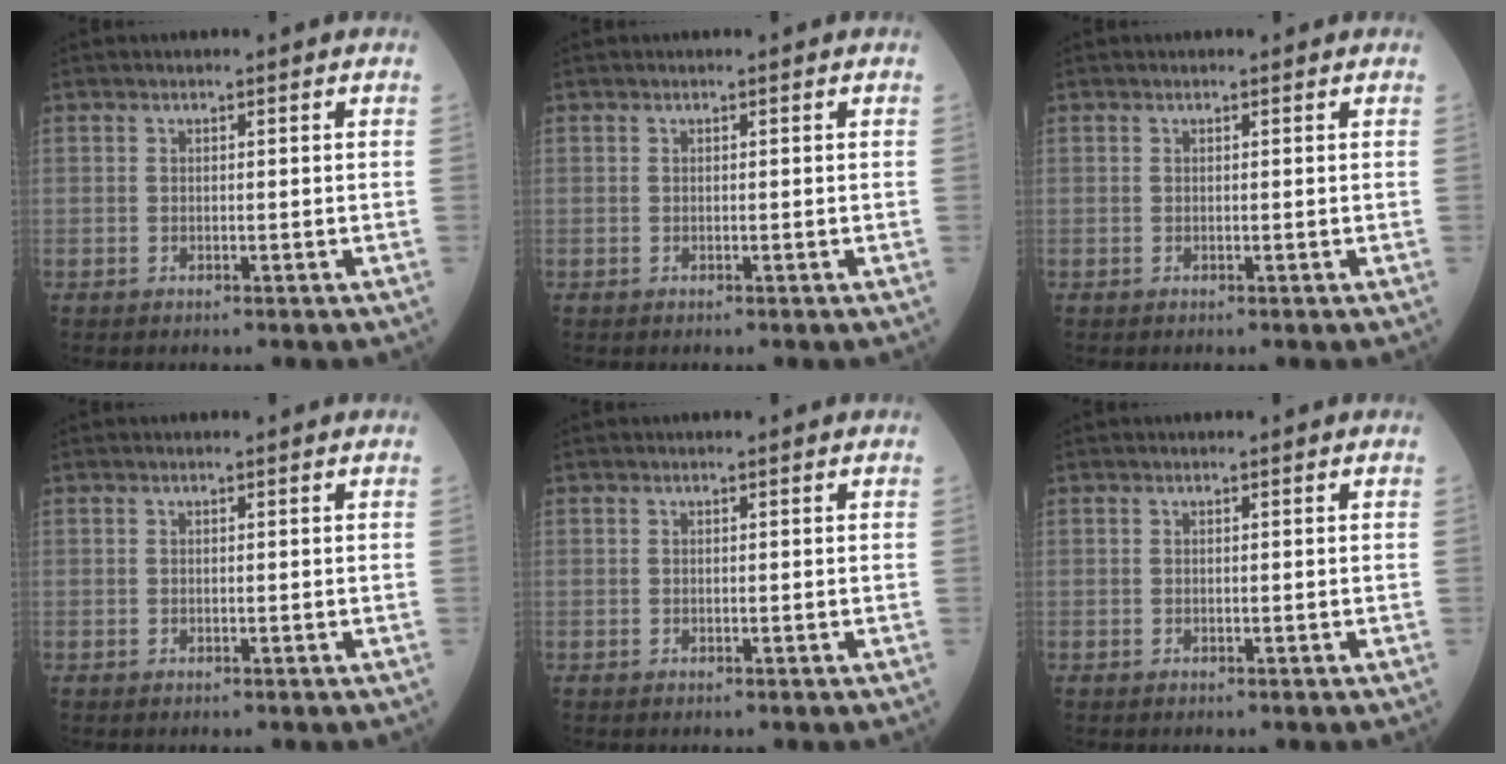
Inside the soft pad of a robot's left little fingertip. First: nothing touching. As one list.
[{"total": 0.0}, {"total": 0.0}, {"total": 0.0}, {"total": 0.0}, {"total": 0.0}]